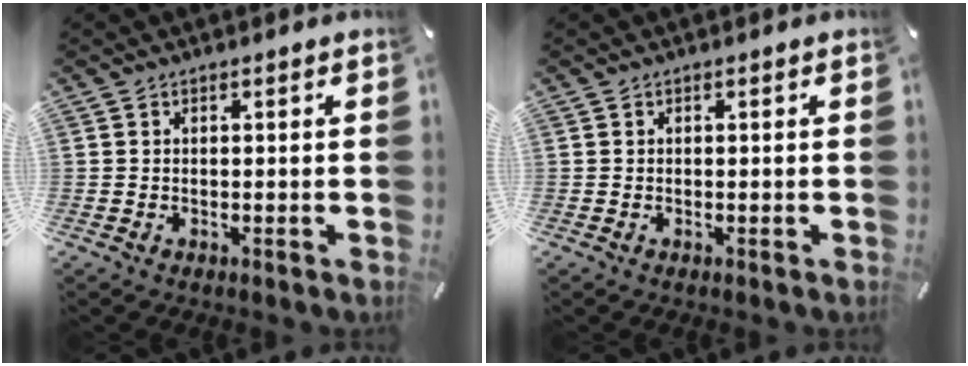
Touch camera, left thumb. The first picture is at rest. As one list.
[{"total": 0.0}]